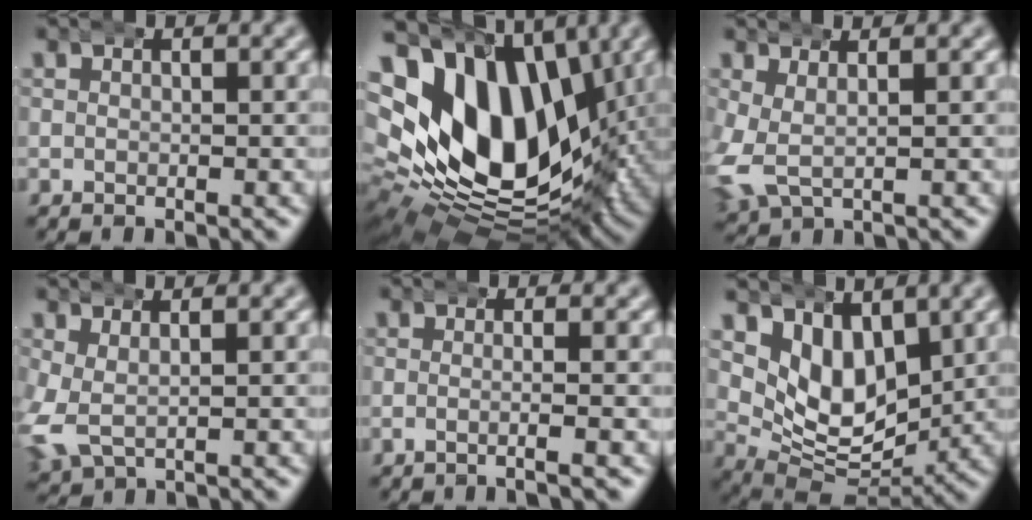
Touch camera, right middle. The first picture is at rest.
{"total": 25.9, "force": [1.1, 18.1, 18.5], "torque": [-0.317, -0.029, 0.025]}
{"total": 4.1, "force": [0.2, 3.3, 2.4], "torque": [-0.091, -0.016, 0.013]}
{"total": 3.7, "force": [0.2, 2.9, 2.2], "torque": [-0.082, -0.017, 0.015]}
{"total": 1.7, "force": [-0.8, -0.6, 1.3], "torque": [-0.028, 0.000, -0.016]}
{"total": 9.5, "force": [1.5, 7.1, 6.1], "torque": [-0.106, -0.017, 0.023]}